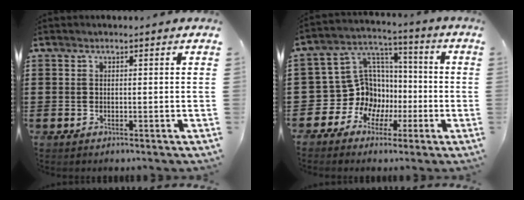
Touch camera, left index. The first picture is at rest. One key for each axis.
{"total": 10.6, "fx": -2.2, "fy": 10.1, "fz": 2.2, "tx": -0.095, "ty": -0.003, "tz": -0.032}